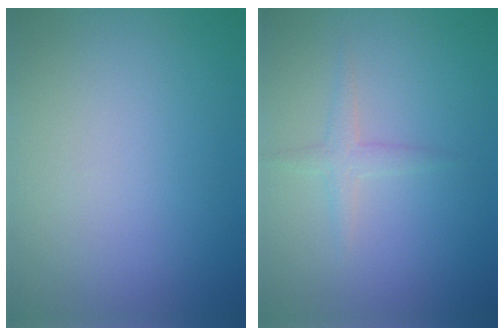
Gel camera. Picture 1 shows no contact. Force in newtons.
{"total": 1.4, "press": 1.4, "slide": 0.1}